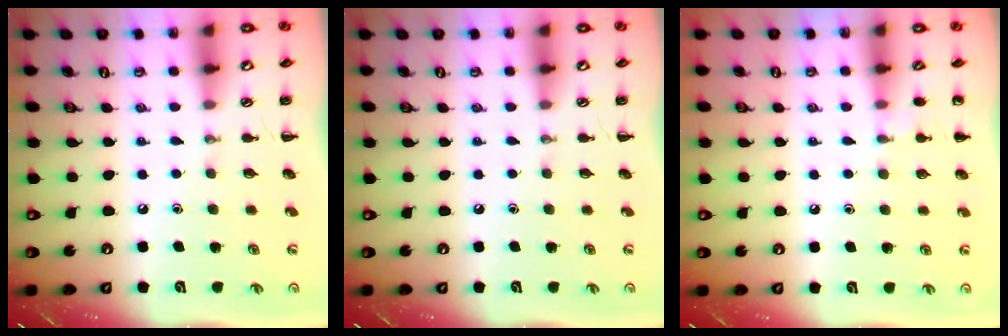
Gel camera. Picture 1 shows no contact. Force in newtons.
{"total": 0.0}
{"total": 5.8, "press": 5.5, "slide": 1.9}